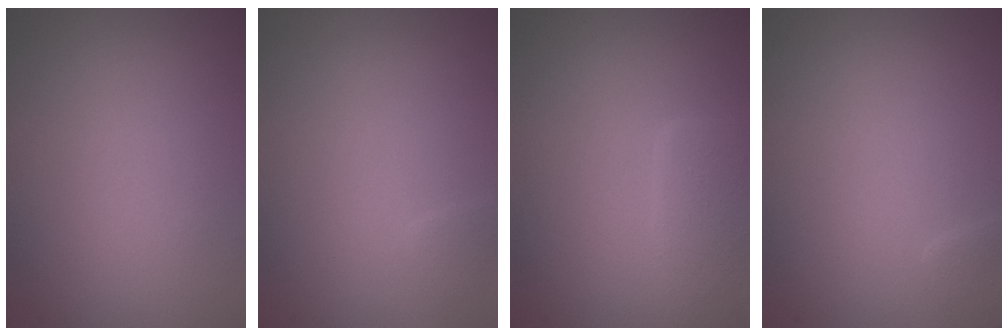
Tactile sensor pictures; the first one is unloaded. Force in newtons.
{"total": 0.7, "press": 0.7, "slide": 0.0}
{"total": 2.8, "press": 2.8, "slide": 0.2}
{"total": 0.8, "press": 0.8, "slide": 0.0}